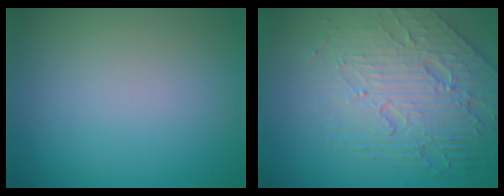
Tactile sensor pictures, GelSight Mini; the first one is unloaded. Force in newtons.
{"total": 6.3, "press": 5.1, "slide": 3.7}